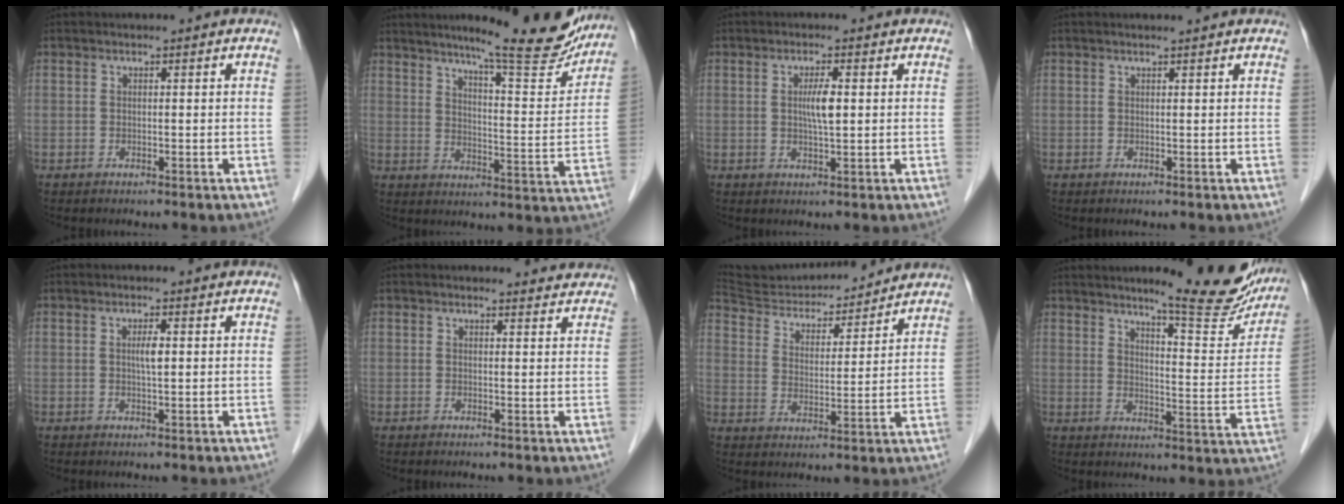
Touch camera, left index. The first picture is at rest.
{"total": 17.5, "force": [15.0, 1.3, 8.8], "torque": [-0.112, -0.041, 0.190]}
{"total": 3.2, "force": [0.1, 0.3, 3.1], "torque": [-0.057, -0.006, 0.000]}
{"total": 0.7, "force": [0.5, -0.2, 0.4], "torque": [-0.006, 0.002, 0.009]}
{"total": 1.7, "force": [0.0, 0.1, 1.7], "torque": [-0.031, -0.003, -0.003]}
{"total": 2.9, "force": [2.9, 0.7, 0.1], "torque": [-0.003, -0.006, 0.017]}
{"total": 16.4, "force": [15.7, 3.0, 3.7], "torque": [-0.063, 0.006, 0.248]}
{"total": 15.5, "force": [13.3, 1.8, 7.9], "torque": [-0.091, -0.046, 0.157]}